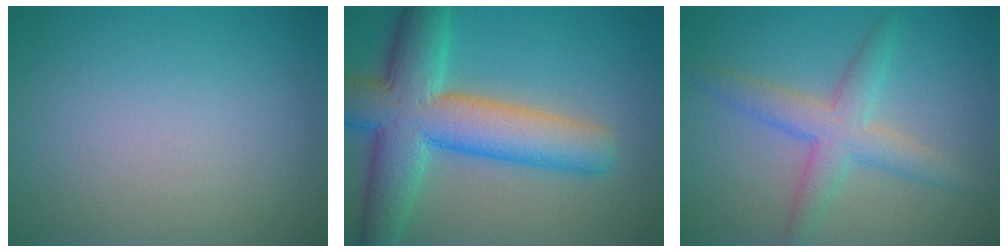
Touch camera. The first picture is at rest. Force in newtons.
{"total": 10.5, "press": 10.4, "slide": 0.5}
{"total": 4.1, "press": 4.1, "slide": 0.1}